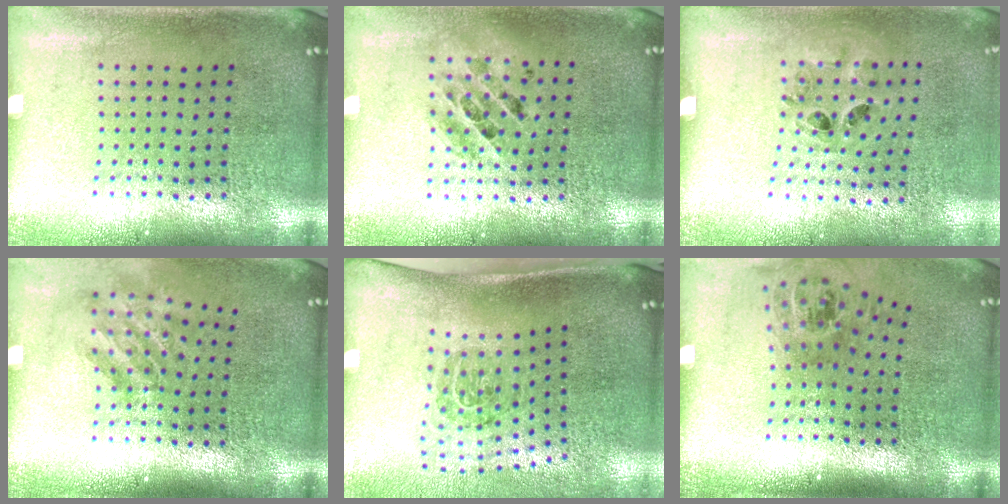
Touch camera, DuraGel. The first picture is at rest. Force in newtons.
{"total": 1.3, "press": 1.1, "slide": 0.5}
{"total": 0.9, "press": 0.8, "slide": 0.5}
{"total": 1.8, "press": 1.2, "slide": 1.4}
{"total": 2.0, "press": 1.2, "slide": 1.5}
{"total": 1.6, "press": 1.2, "slide": 1.0}